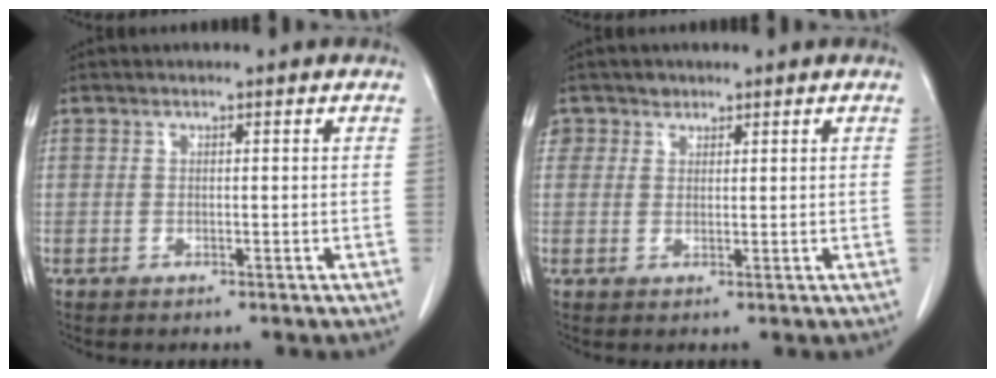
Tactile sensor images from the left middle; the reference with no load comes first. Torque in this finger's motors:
{"motor_torque": [0.00, -0.01, -0.02, -0.03]}